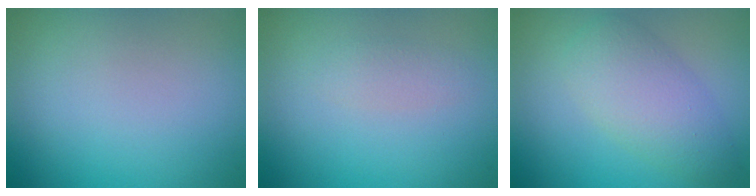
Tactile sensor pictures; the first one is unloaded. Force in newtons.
{"total": 1.3, "press": 1.3, "slide": 0.1}
{"total": 4.4, "press": 4.4, "slide": 0.1}